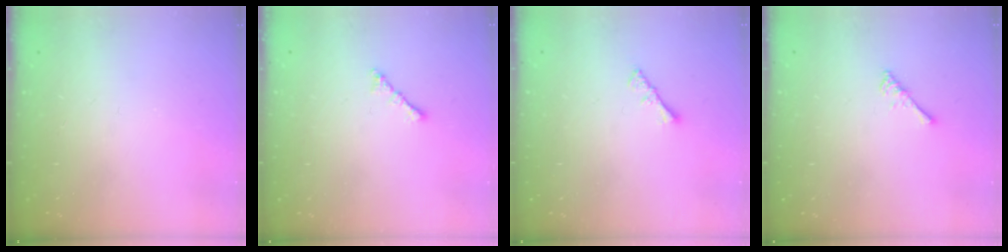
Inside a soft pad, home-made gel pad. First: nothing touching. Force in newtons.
{"total": 2.1, "press": 2.0, "slide": 0.6}
{"total": 1.1, "press": 1.1, "slide": 0.4}
{"total": 2.7, "press": 2.6, "slide": 0.5}